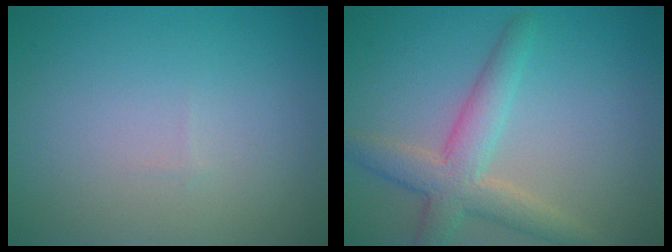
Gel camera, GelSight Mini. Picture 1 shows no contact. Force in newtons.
{"total": 4.5, "press": 4.5, "slide": 0.1}